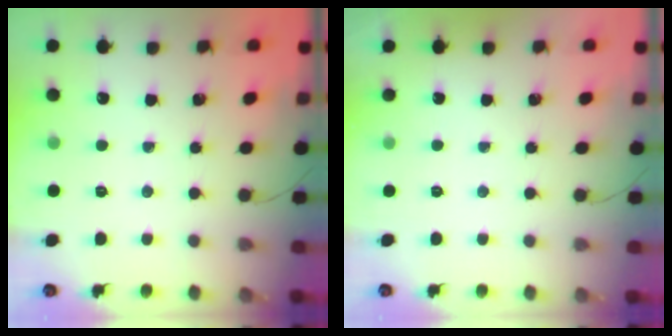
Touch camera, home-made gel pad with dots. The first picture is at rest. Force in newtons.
{"total": 1.8, "press": 1.7, "slide": 0.3}